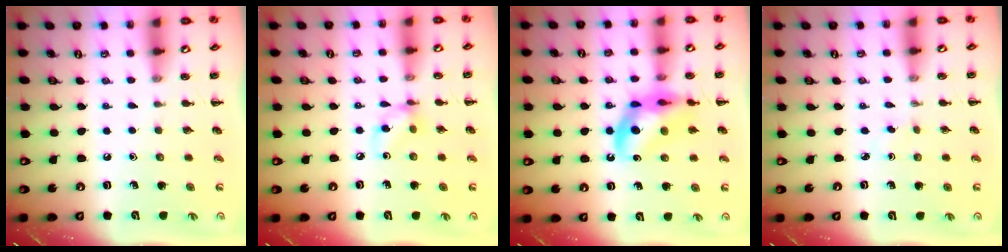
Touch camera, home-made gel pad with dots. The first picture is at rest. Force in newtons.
{"total": 6.2, "press": 6.2, "slide": 0.4}
{"total": 12.9, "press": 12.4, "slide": 3.4}
{"total": 0.9, "press": 0.7, "slide": 0.5}